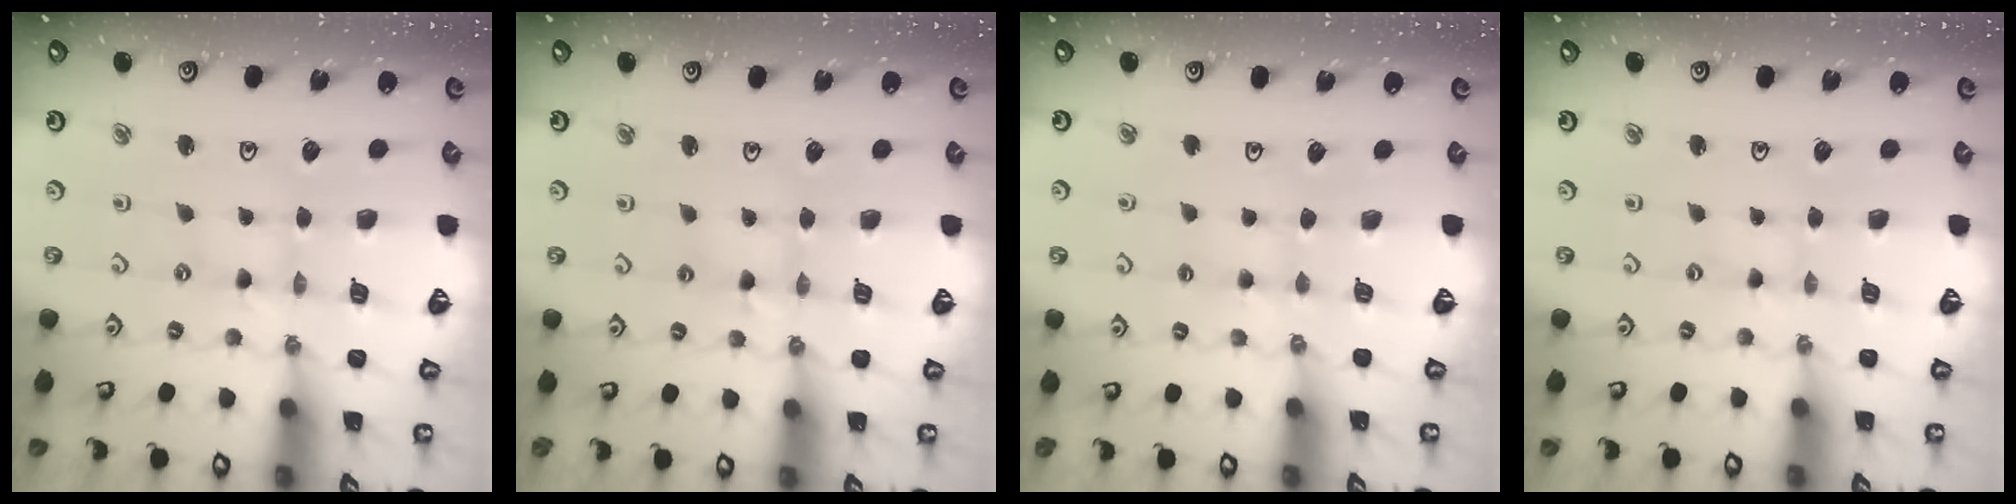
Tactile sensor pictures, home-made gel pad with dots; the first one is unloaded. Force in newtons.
{"total": 4.0, "press": 4.0, "slide": 0.4}
{"total": 4.0, "press": 4.0, "slide": 0.6}
{"total": 0.0}